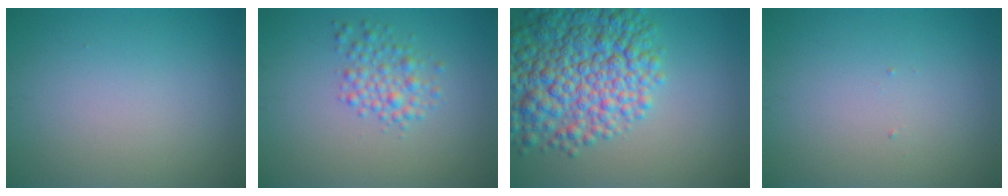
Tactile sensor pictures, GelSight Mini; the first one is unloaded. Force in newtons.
{"total": 2.6, "press": 2.6, "slide": 0.1}
{"total": 9.9, "press": 9.9, "slide": 0.4}
{"total": 0.0}